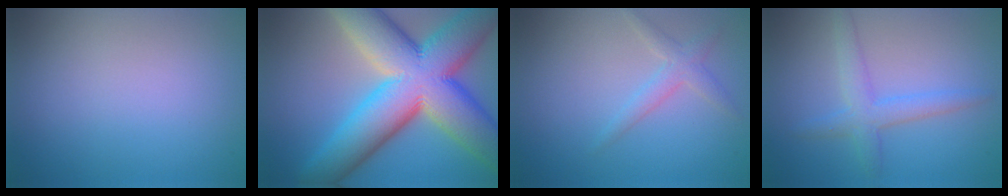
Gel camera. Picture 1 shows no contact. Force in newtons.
{"total": 17.1, "press": 17.1, "slide": 0.7}
{"total": 1.9, "press": 1.9, "slide": 0.1}
{"total": 2.9, "press": 2.9, "slide": 0.1}